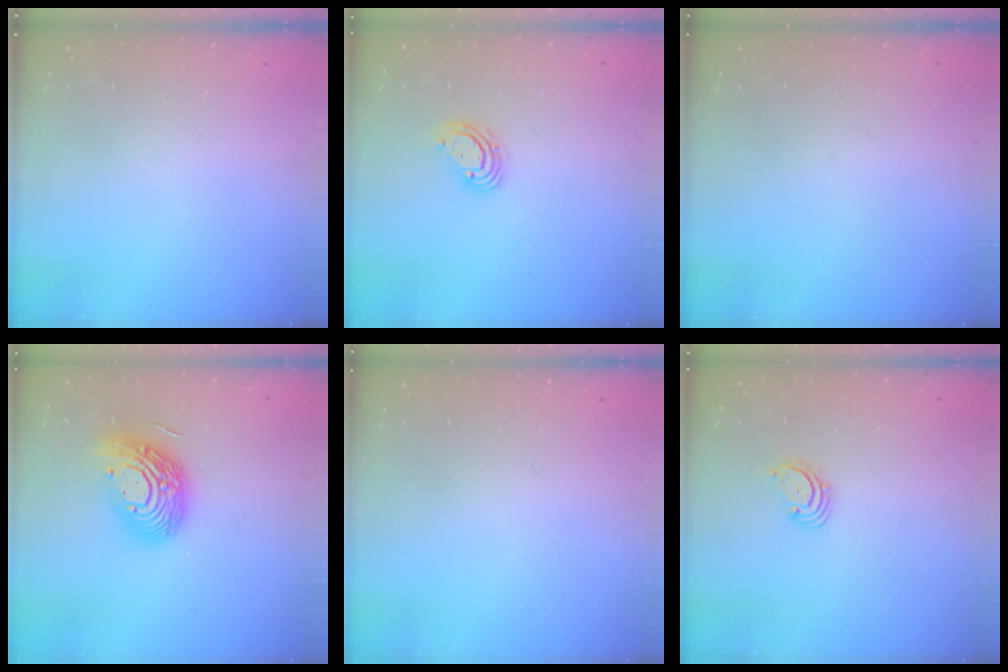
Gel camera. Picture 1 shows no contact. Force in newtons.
{"total": 4.9, "press": 4.8, "slide": 0.6}
{"total": 0.0}
{"total": 17.0, "press": 16.9, "slide": 1.3}
{"total": 0.0}
{"total": 1.7, "press": 1.7, "slide": 0.2}